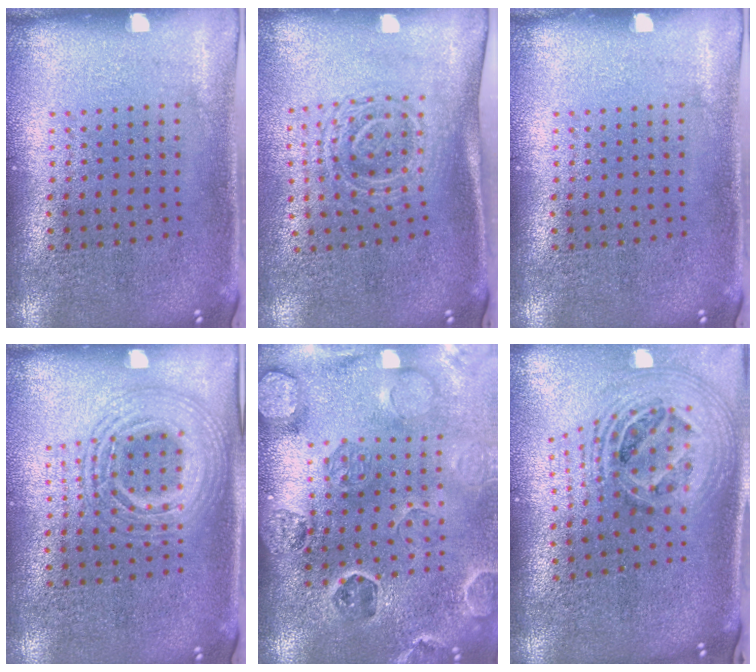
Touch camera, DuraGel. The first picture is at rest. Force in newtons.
{"total": 1.7, "press": 1.3, "slide": 1.1}
{"total": 0.0}
{"total": 2.6, "press": 2.6, "slide": 0.2}
{"total": 2.7, "press": 2.7, "slide": 0.3}
{"total": 2.7, "press": 2.0, "slide": 1.9}